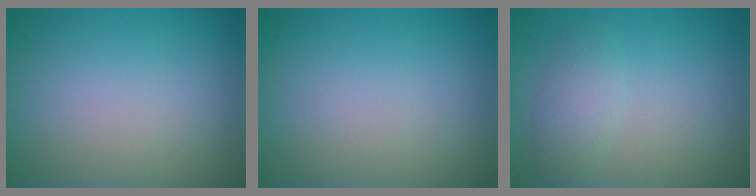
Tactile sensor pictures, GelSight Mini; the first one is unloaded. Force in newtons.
{"total": 0.0}
{"total": 2.2, "press": 2.2, "slide": 0.0}